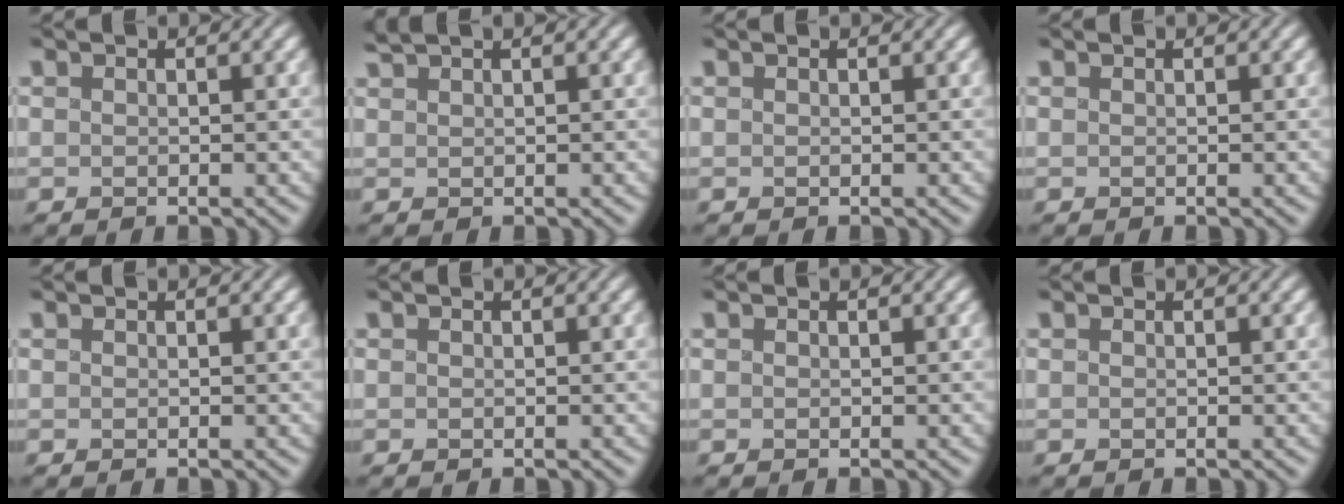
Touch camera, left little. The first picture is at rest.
{"total": 1.2, "force": [1.1, 0.0, 0.5], "torque": [-0.013, 0.011, 0.024]}
{"total": 0.0}
{"total": 0.0}
{"total": 0.0}
{"total": 0.0}
{"total": 0.0}
{"total": 0.0}